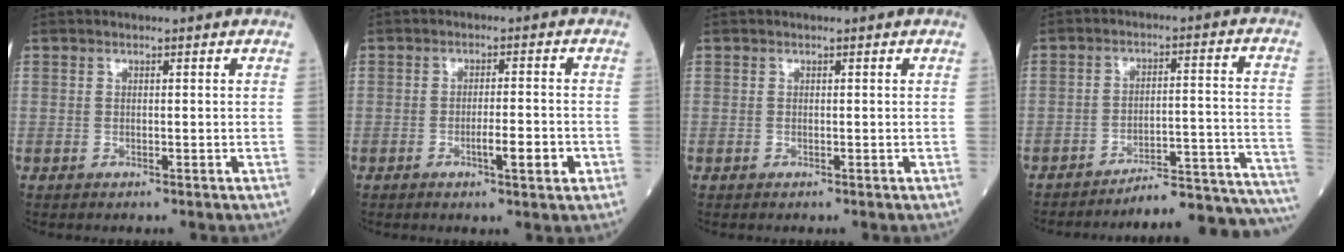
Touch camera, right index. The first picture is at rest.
{"total": 3.1, "force": [-1.0, 0.3, 2.9], "torque": [-0.047, -0.001, -0.012]}
{"total": 0.0}
{"total": 18.5, "force": [-18.1, -1.0, 3.7], "torque": [0.006, 0.025, -0.233]}